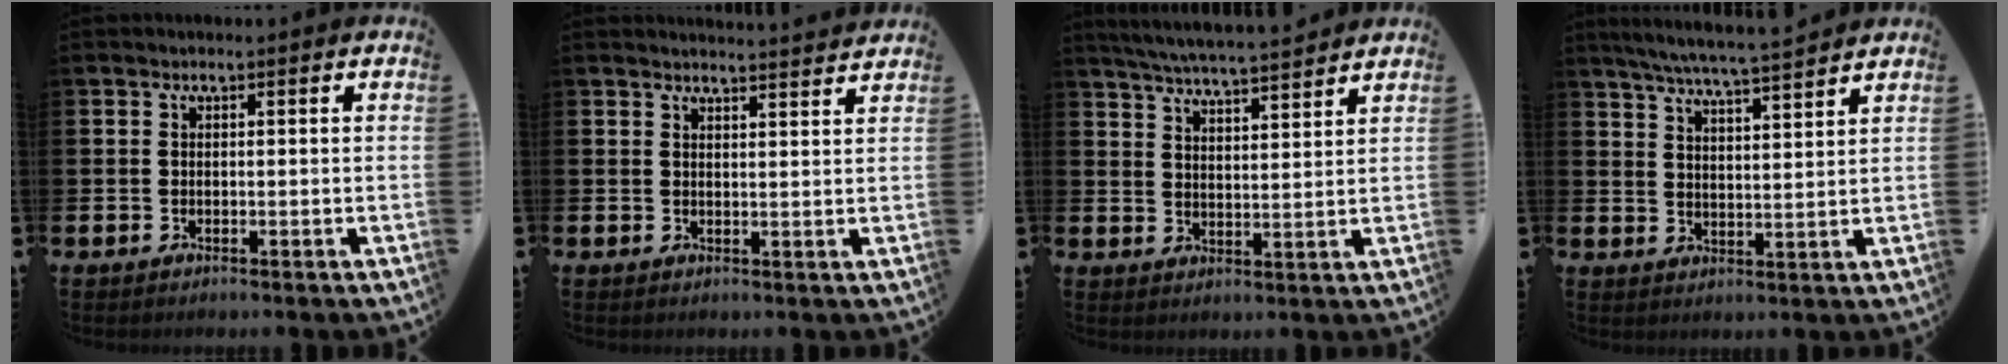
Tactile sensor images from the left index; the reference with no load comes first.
{"total": 2.9, "force": [2.8, -0.3, -0.2], "torque": [0.008, -0.022, 0.050]}
{"total": 5.6, "force": [5.5, -0.2, 1.1], "torque": [-0.040, -0.033, 0.097]}
{"total": 6.2, "force": [5.9, -0.3, 1.9], "torque": [-0.046, -0.037, 0.101]}